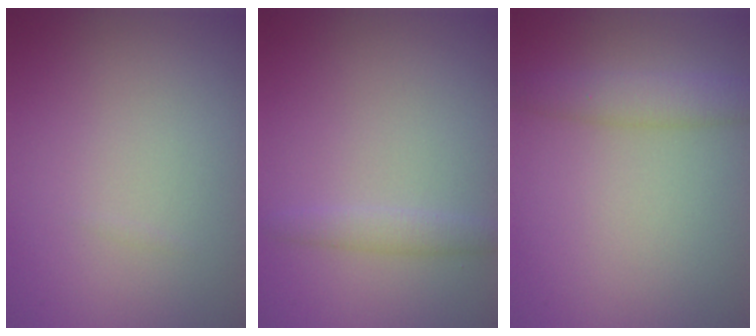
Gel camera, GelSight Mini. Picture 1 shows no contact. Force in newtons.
{"total": 1.5, "press": 1.5, "slide": 0.1}
{"total": 3.0, "press": 3.0, "slide": 0.1}